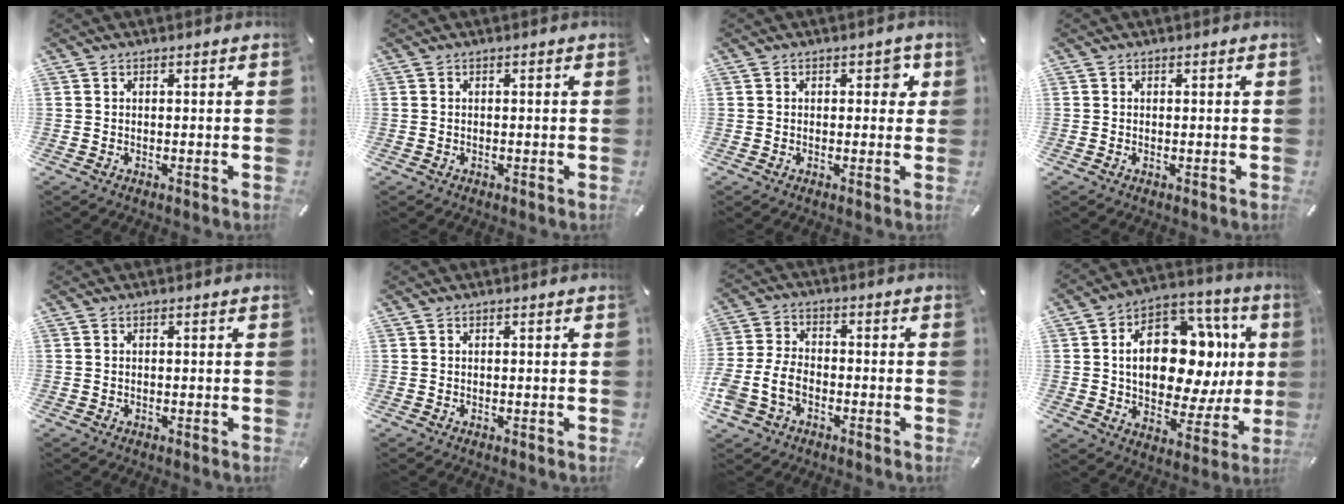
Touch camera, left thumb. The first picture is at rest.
{"total": 0.0}
{"total": 2.7, "force": [0.6, 1.9, 1.8], "torque": [-0.015, 0.001, 0.002]}
{"total": 0.0}
{"total": 0.0}
{"total": 0.0}
{"total": 7.9, "force": [-3.1, 5.8, 4.3], "torque": [-0.103, 0.014, -0.058]}
{"total": 21.8, "force": [3.7, 13.4, 16.8], "torque": [-0.267, -0.023, 0.066]}